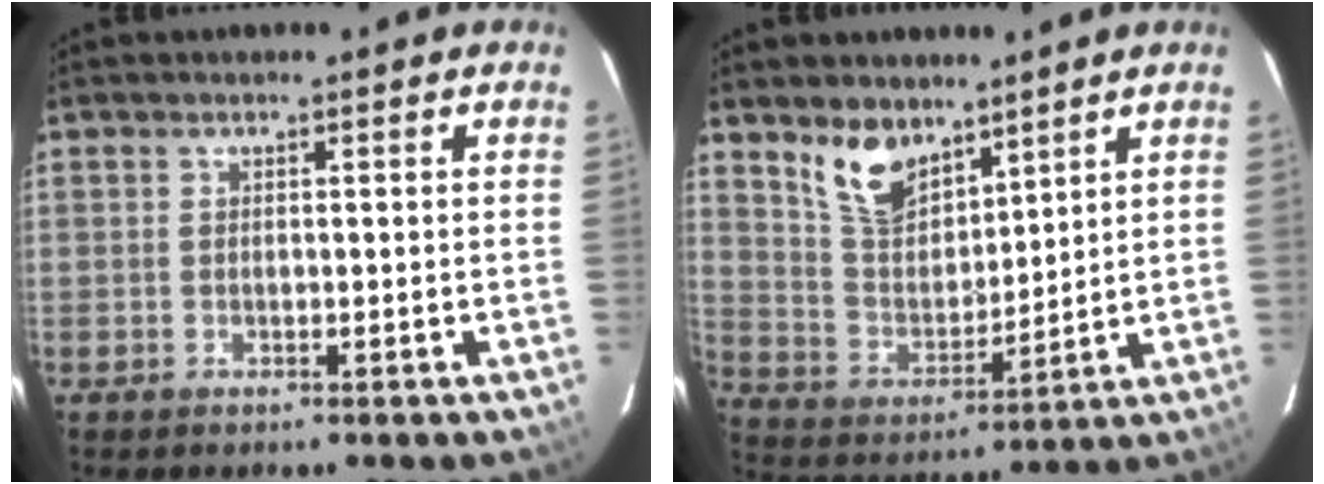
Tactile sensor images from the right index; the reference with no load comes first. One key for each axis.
{"total": 10.1, "fx": 7.2, "fy": 5.0, "fz": 4.9, "tx": -0.095, "ty": 0.007, "tz": 0.148}